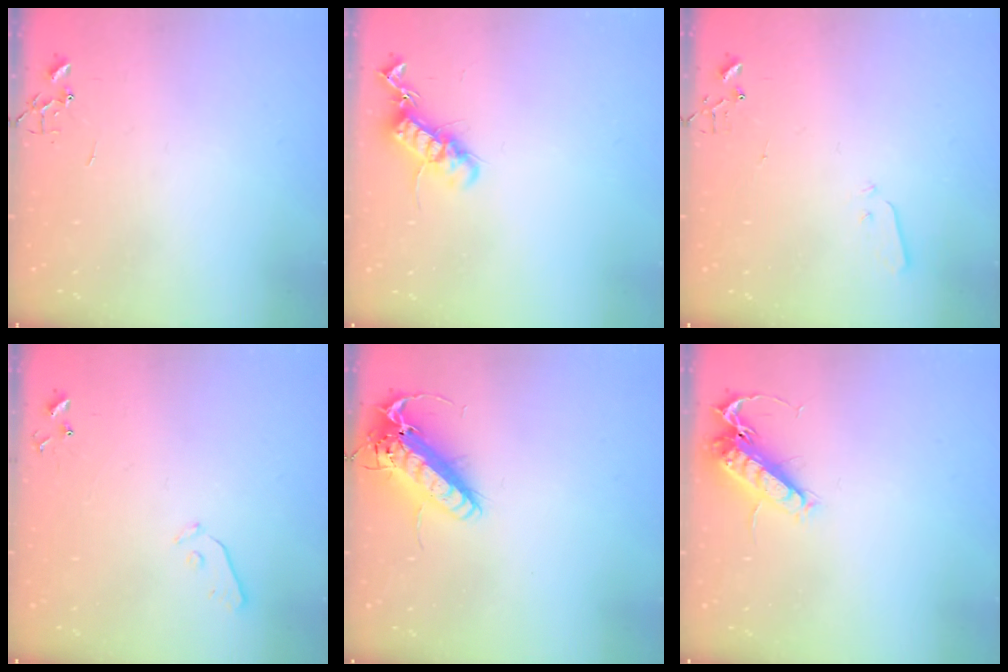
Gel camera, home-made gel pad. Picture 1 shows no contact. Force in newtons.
{"total": 12.9, "press": 12.9, "slide": 0.3}
{"total": 3.1, "press": 3.0, "slide": 0.7}
{"total": 4.9, "press": 4.9, "slide": 0.5}
{"total": 17.8, "press": 17.5, "slide": 3.4}
{"total": 13.8, "press": 13.8, "slide": 1.2}